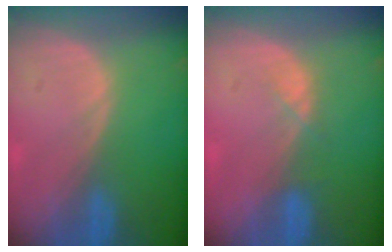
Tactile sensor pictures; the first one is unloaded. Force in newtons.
{"total": 1.9, "press": 1.7, "slide": 0.9}